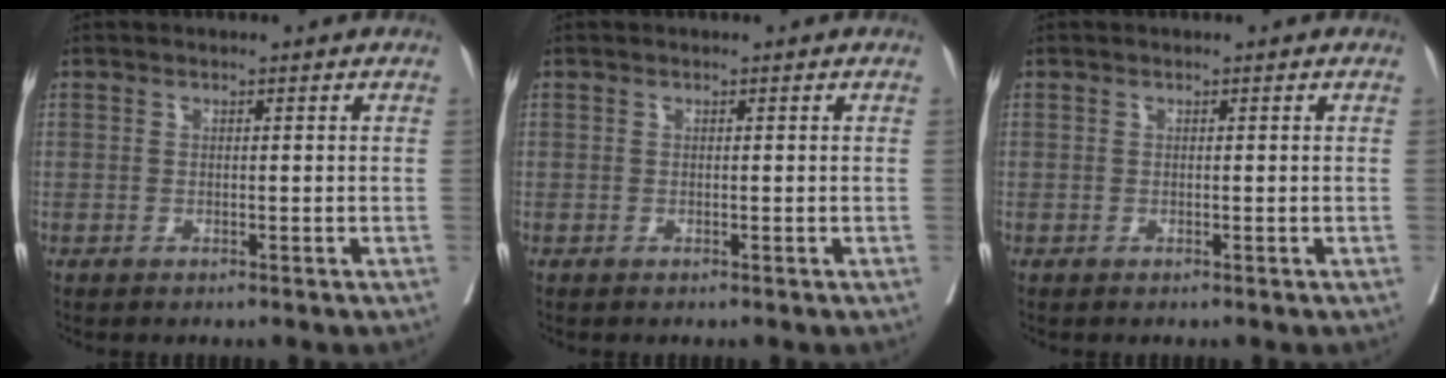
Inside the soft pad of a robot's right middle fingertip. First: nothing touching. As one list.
[{"total": 0.0}, {"total": 0.0}]